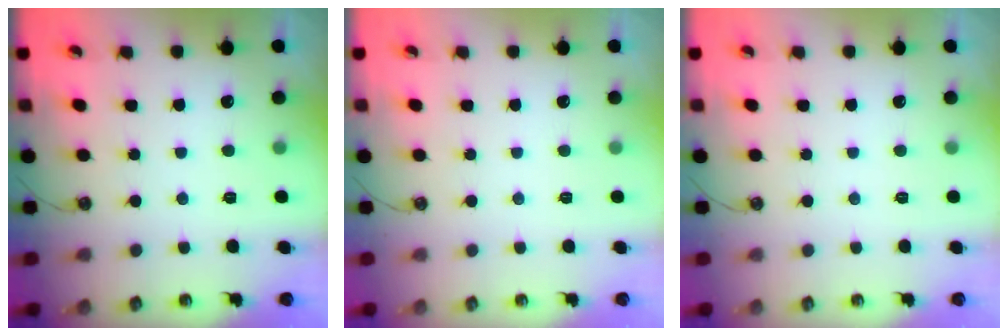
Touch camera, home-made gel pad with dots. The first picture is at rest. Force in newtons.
{"total": 0.0}
{"total": 0.0}